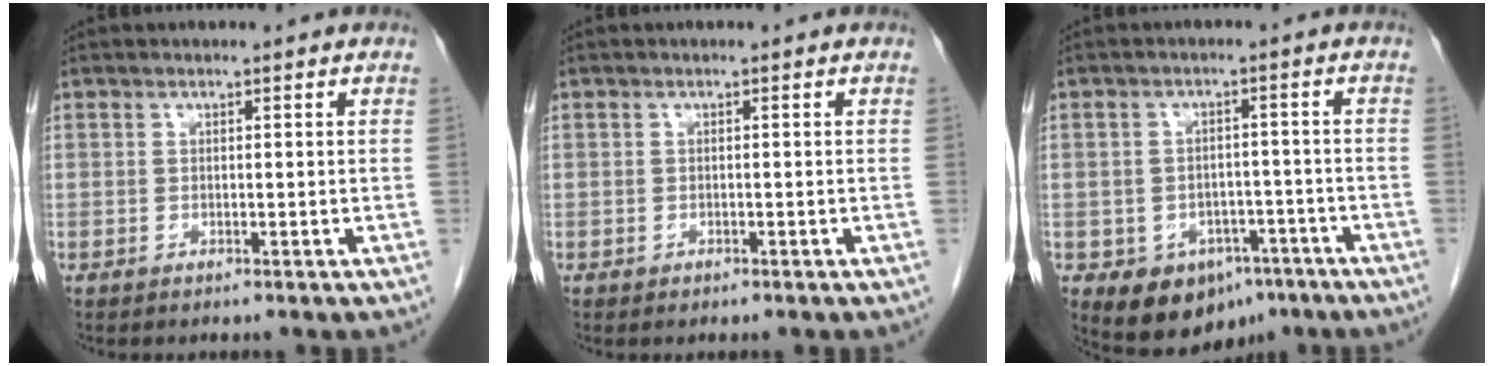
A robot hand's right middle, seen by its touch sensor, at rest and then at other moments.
{"total": 0.0}
{"total": 8.8, "force": [-5.1, 6.0, 4.0], "torque": [-0.057, 0.012, -0.063]}